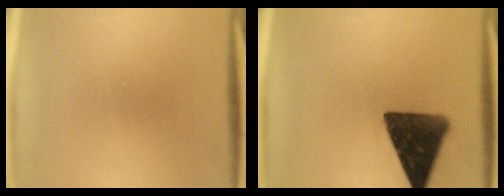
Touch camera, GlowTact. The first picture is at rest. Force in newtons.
{"total": 13.8}